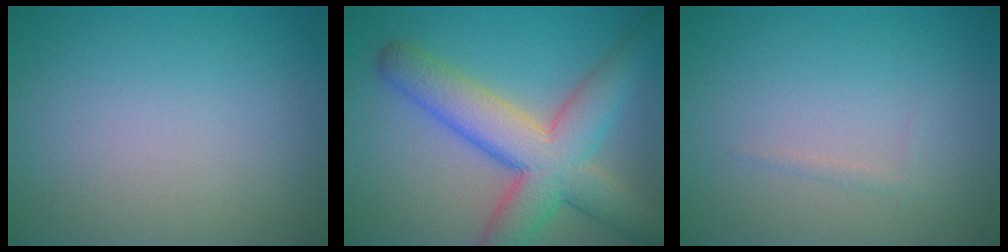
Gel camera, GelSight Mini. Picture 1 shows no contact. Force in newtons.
{"total": 9.2, "press": 9.2, "slide": 0.6}
{"total": 0.6, "press": 0.6, "slide": 0.1}